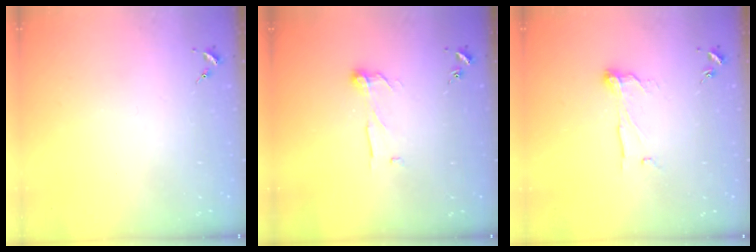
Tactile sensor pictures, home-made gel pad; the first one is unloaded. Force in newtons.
{"total": 7.5, "press": 7.5, "slide": 0.2}
{"total": 8.3, "press": 8.3, "slide": 0.4}